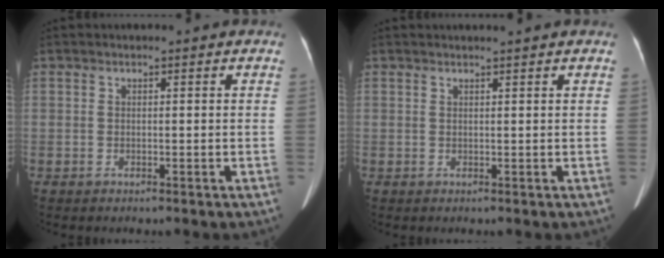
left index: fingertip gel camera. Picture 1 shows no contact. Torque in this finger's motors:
{"motor_torque": [-0.28, 0.06, -0.13, -0.02]}